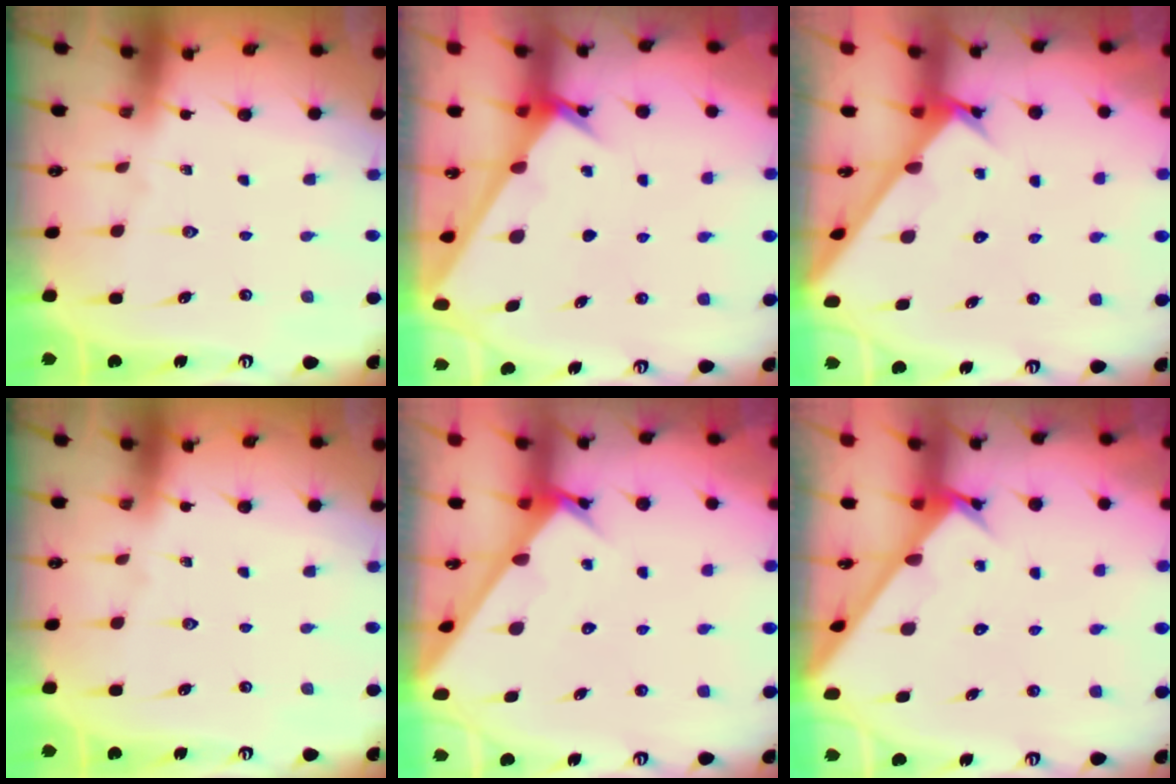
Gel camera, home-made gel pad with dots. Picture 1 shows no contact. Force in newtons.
{"total": 2.2, "press": 2.2, "slide": 0.2}
{"total": 2.7, "press": 2.7, "slide": 0.3}
{"total": 0.0}
{"total": 2.8, "press": 2.8, "slide": 0.1}
{"total": 2.4, "press": 2.4, "slide": 0.2}